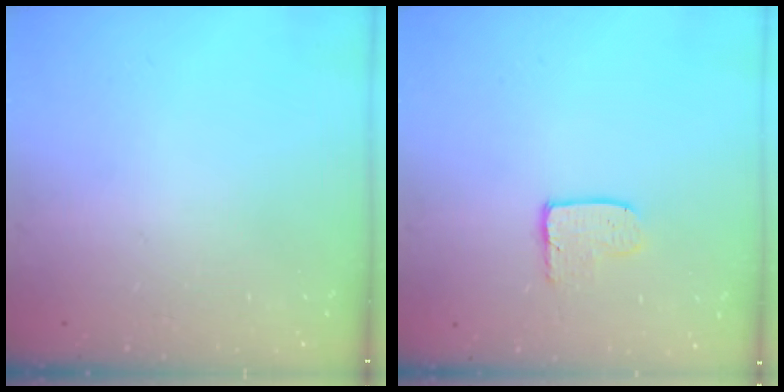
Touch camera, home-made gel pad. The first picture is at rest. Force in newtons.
{"total": 3.6, "press": 3.6, "slide": 0.3}